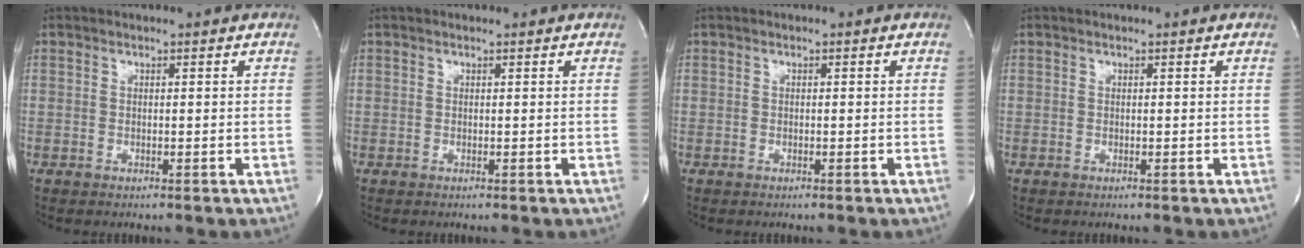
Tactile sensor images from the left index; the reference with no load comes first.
{"total": 0.6, "force": [0.6, -0.1, 0.0], "torque": [-0.003, 0.000, 0.009]}
{"total": 0.0}
{"total": 0.7, "force": [0.7, -0.1, 0.1], "torque": [-0.003, 0.001, 0.008]}